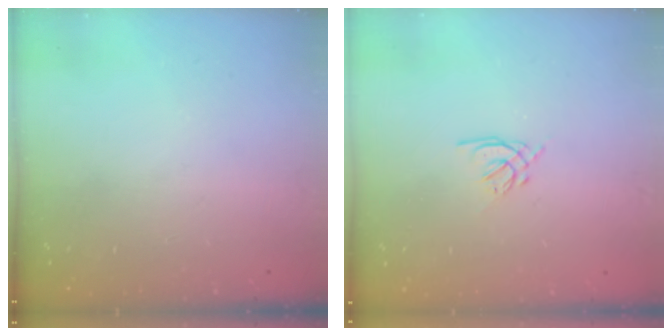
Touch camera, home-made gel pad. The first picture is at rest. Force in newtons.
{"total": 1.6, "press": 1.5, "slide": 0.5}